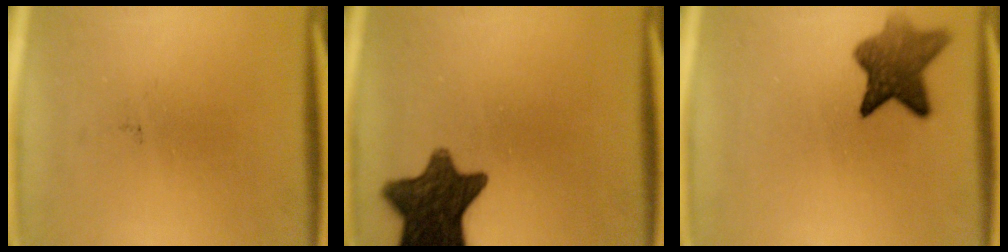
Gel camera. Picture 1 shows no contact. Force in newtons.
{"total": 11.9}
{"total": 7.5}